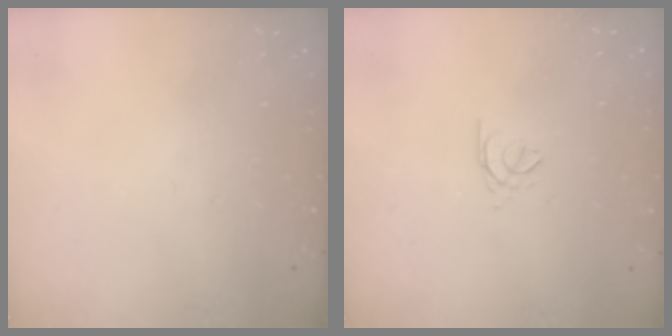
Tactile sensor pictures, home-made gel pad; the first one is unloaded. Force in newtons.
{"total": 1.4, "press": 1.3, "slide": 0.3}